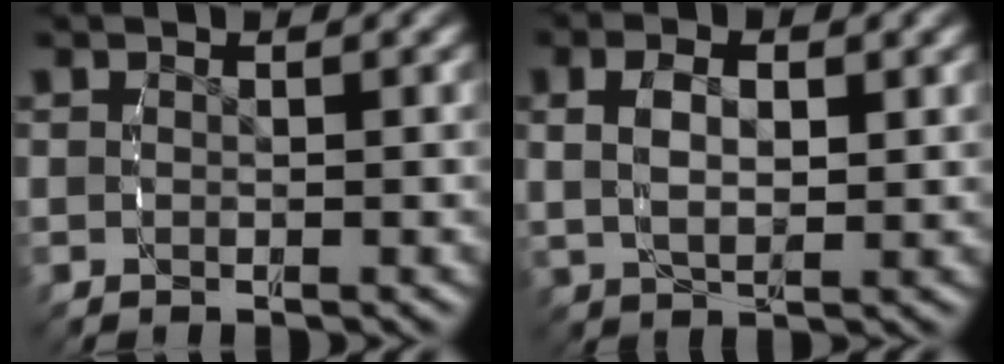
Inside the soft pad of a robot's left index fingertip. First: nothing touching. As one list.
[{"total": 3.7, "force": [0.9, 1.9, 3.0], "torque": [-0.055, -0.006, 0.024]}]